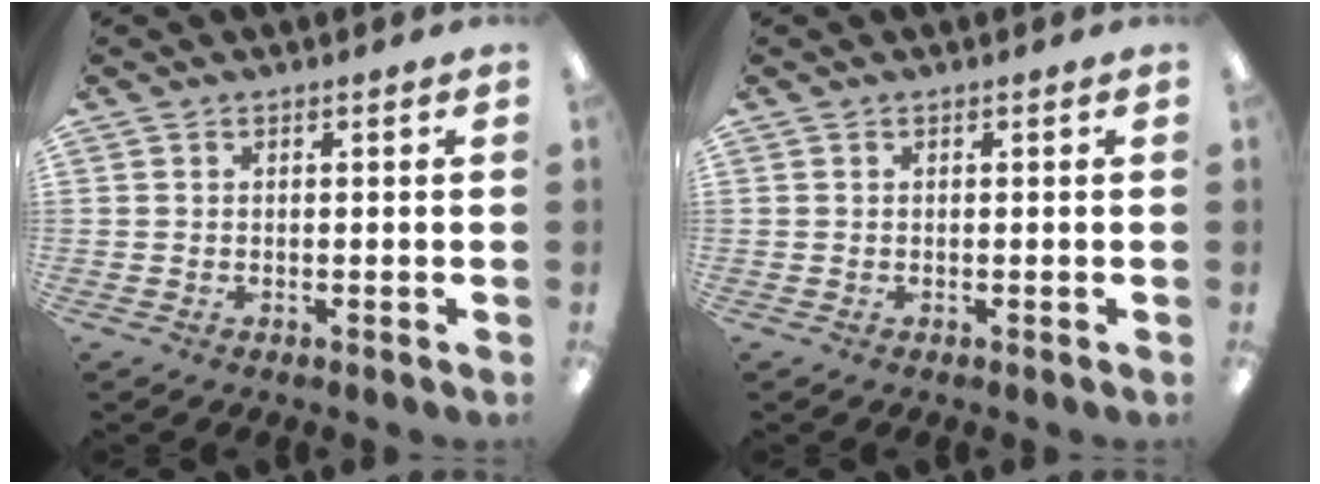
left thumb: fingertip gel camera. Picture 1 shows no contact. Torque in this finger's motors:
{"motor_torque": [0.00, 0.00, 0.01, 0.00, 0.00]}